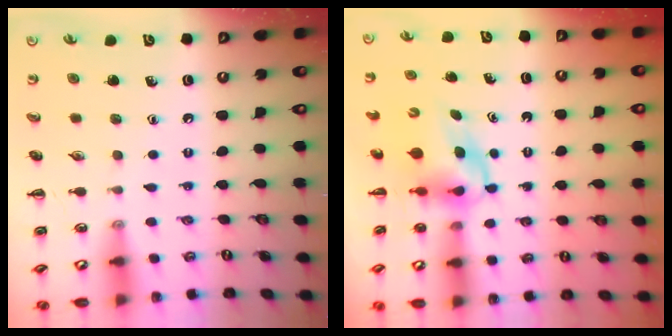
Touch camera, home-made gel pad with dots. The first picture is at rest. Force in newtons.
{"total": 5.8, "press": 5.8, "slide": 1.0}